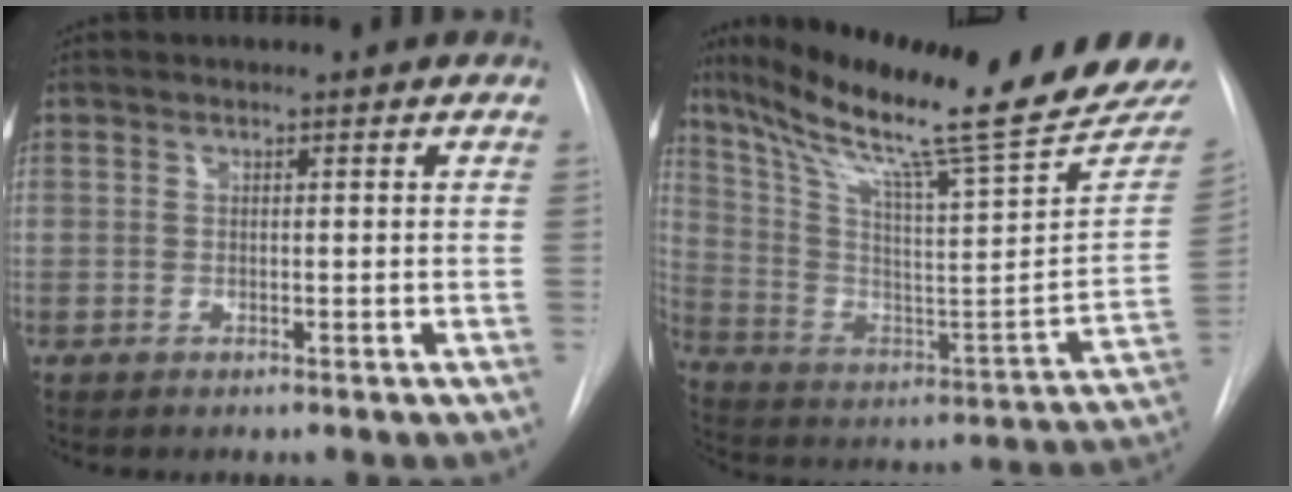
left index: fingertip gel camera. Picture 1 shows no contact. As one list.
[{"total": 29.4, "force": [24.0, 1.8, 16.9], "torque": [-0.284, -0.068, 0.347]}]